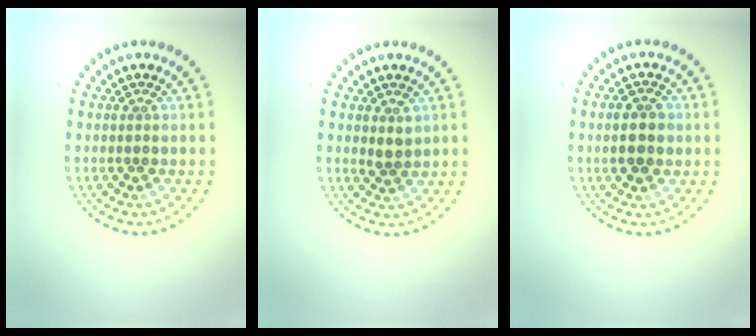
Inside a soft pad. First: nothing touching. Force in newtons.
{"total": 1.3, "press": 1.1, "slide": 0.7}
{"total": 3.1, "press": 3.1, "slide": 0.0}